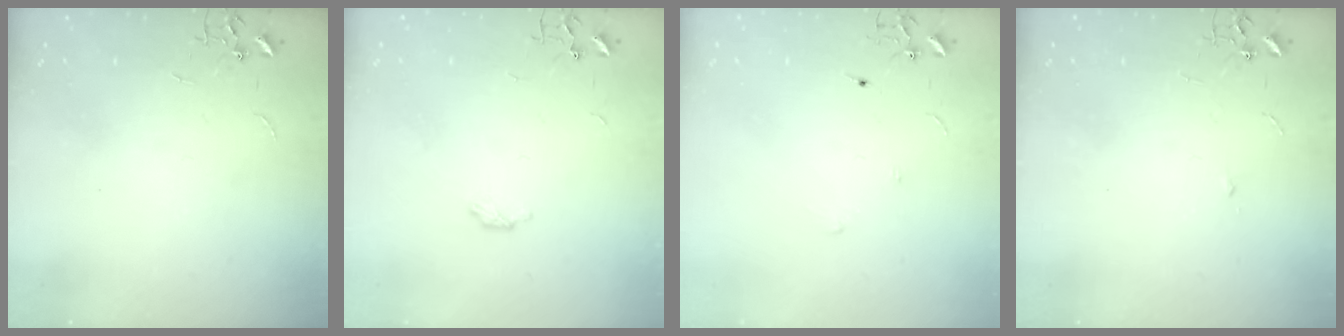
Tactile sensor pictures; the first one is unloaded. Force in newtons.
{"total": 2.8, "press": 2.7, "slide": 0.5}
{"total": 5.7, "press": 5.7, "slide": 0.5}
{"total": 4.0, "press": 4.0, "slide": 0.5}